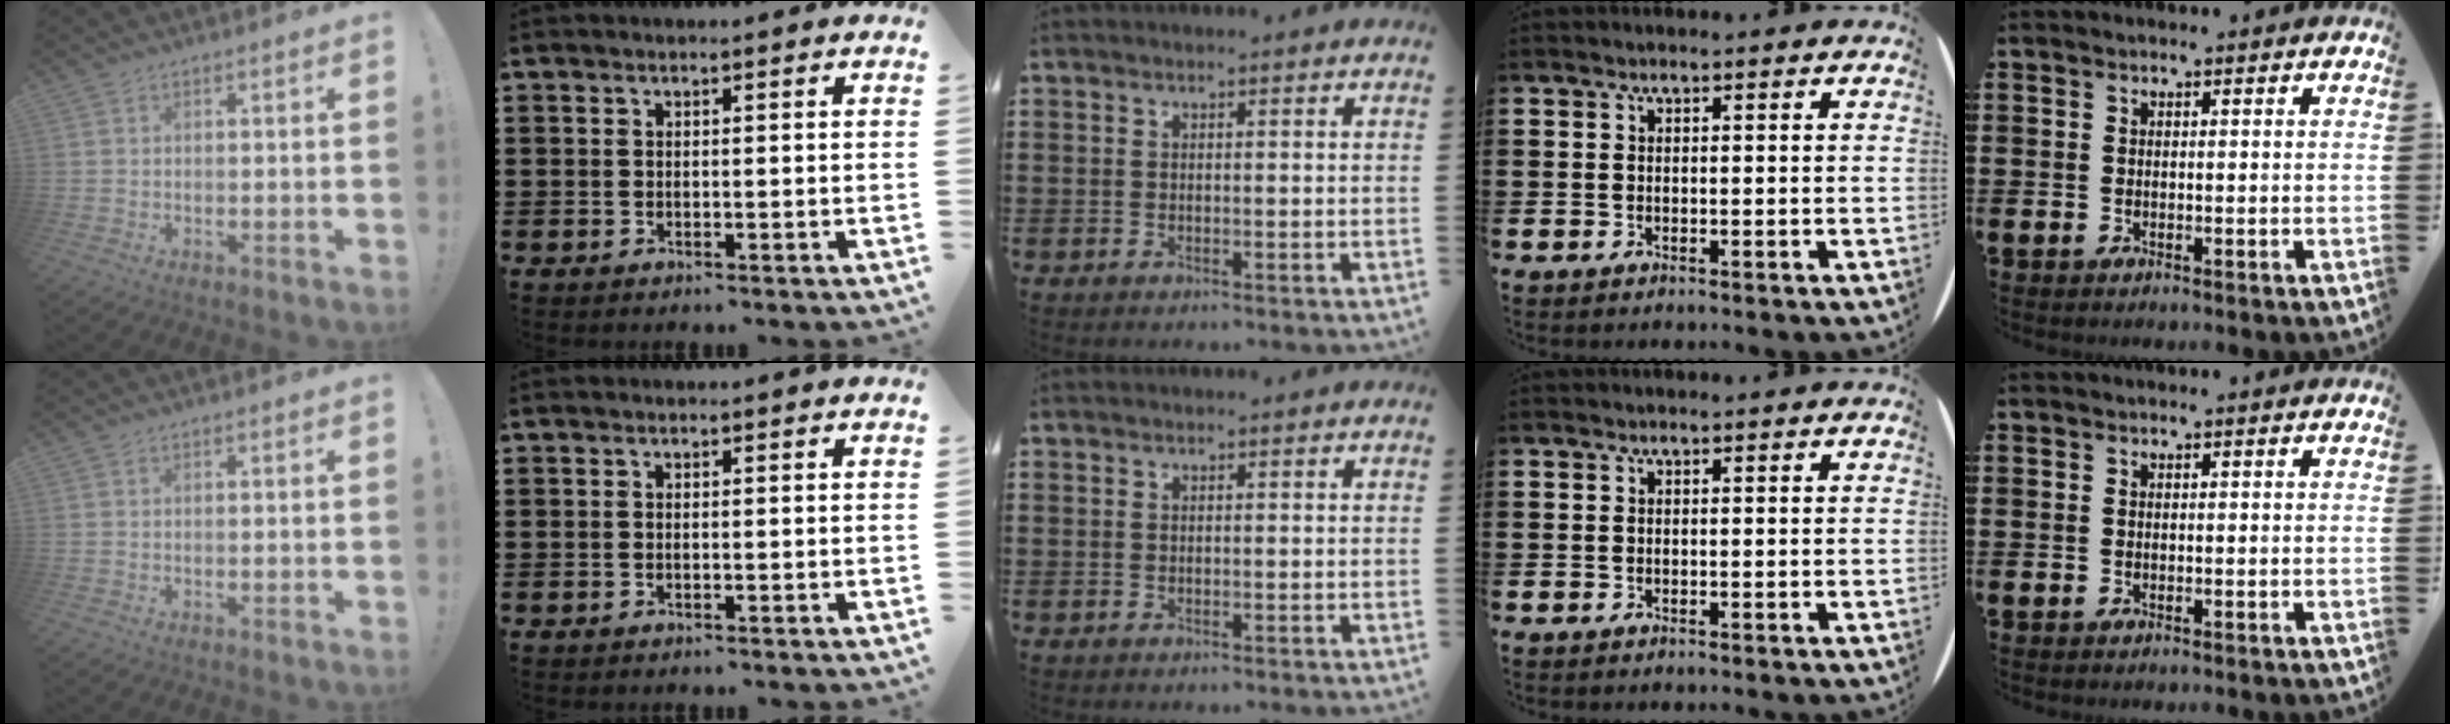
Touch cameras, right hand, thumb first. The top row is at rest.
{}